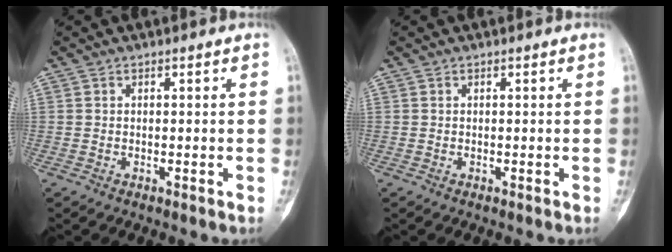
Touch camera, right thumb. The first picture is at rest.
{"total": 0.0}